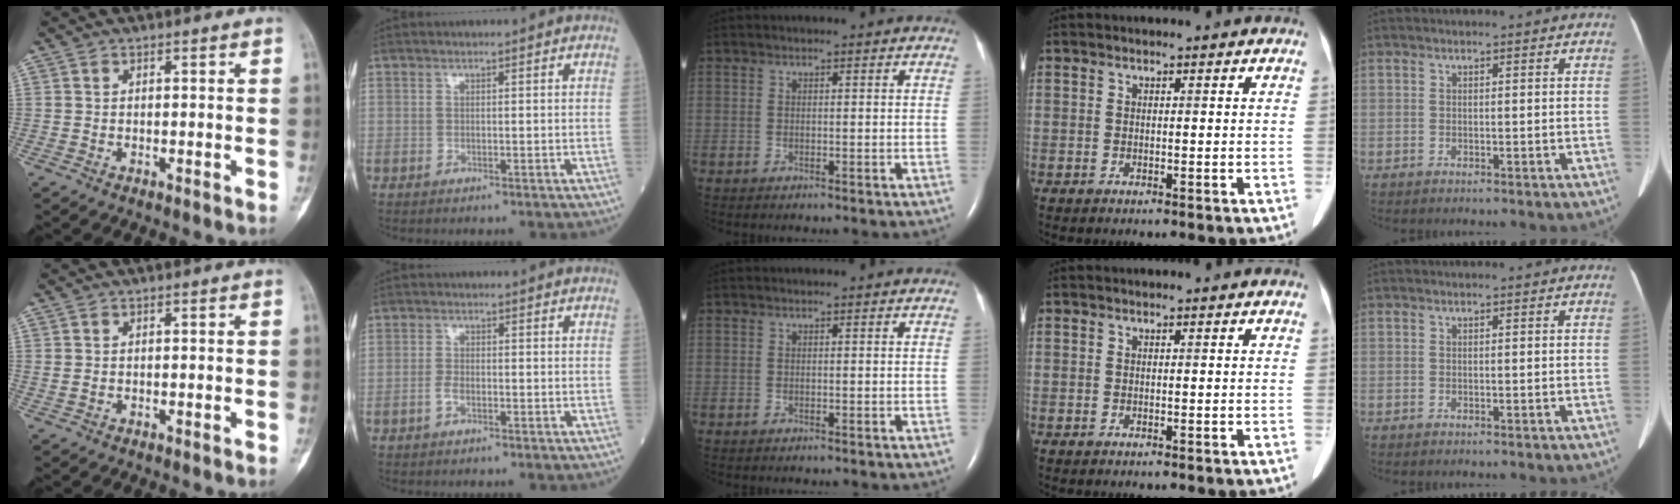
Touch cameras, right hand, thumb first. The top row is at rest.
{"thumb": {"total": 0.7, "force": [0.0, 0.4, 0.6], "torque": [-0.016, 0.004, 0.007]}, "index": {"total": 1.8, "force": [-0.9, 0.8, 1.3], "torque": [-0.028, 0.003, -0.017]}}